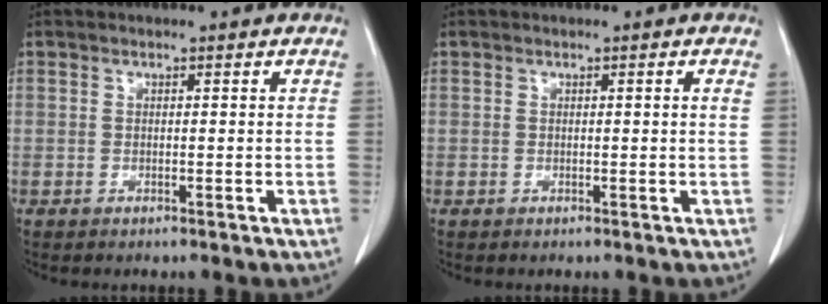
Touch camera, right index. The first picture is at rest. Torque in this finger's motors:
{"motor_torque": [-0.13, 0.02, -0.04, -0.01]}